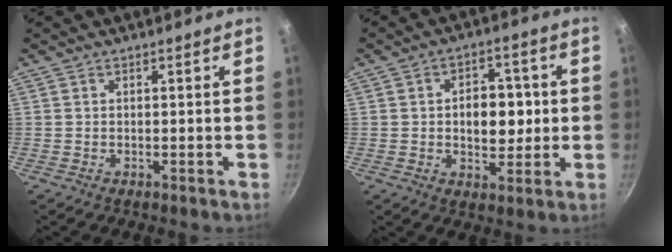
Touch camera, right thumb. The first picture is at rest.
{"total": 9.6, "force": [0.3, 6.3, 7.2], "torque": [-0.062, 0.006, 0.006]}